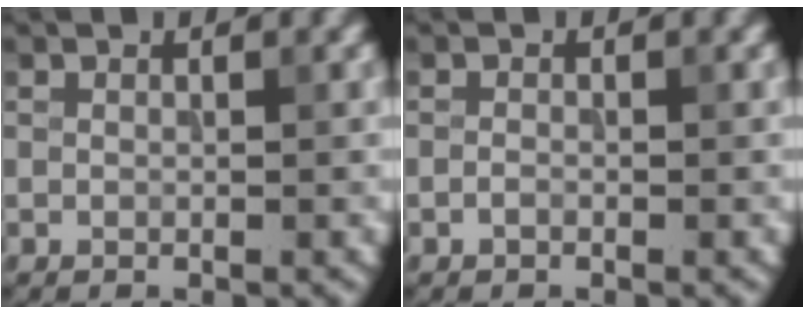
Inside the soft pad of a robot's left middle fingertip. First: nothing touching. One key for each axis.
{"total": 0.5, "fx": -0.3, "fy": 0.3, "fz": 0.3, "tx": -0.005, "ty": 0.000, "tz": -0.008}